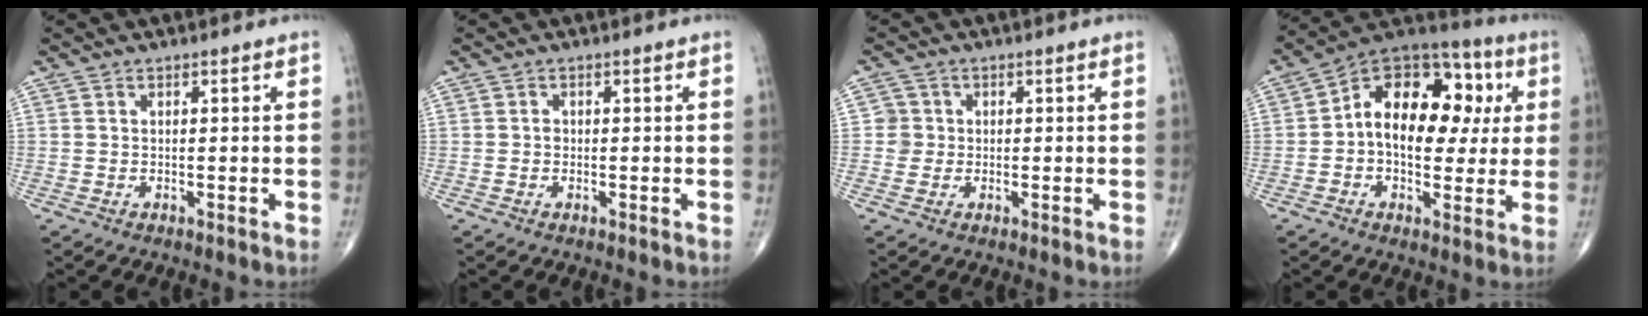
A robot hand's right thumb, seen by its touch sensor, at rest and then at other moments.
{"total": 0.8, "force": [-0.1, 0.7, 0.4], "torque": [-0.001, 0.003, -0.004]}
{"total": 2.7, "force": [0.0, 2.7, 0.0], "torque": [0.023, 0.008, -0.004]}
{"total": 19.1, "force": [2.2, 12.1, 14.7], "torque": [-0.177, 0.032, 0.025]}